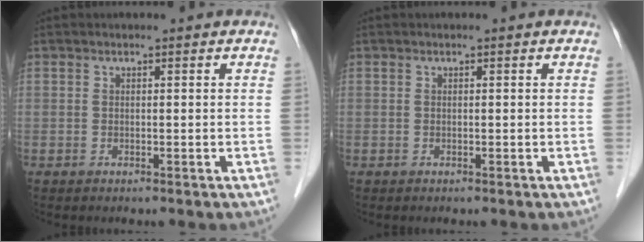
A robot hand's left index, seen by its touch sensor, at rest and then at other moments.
{"total": 0.0}